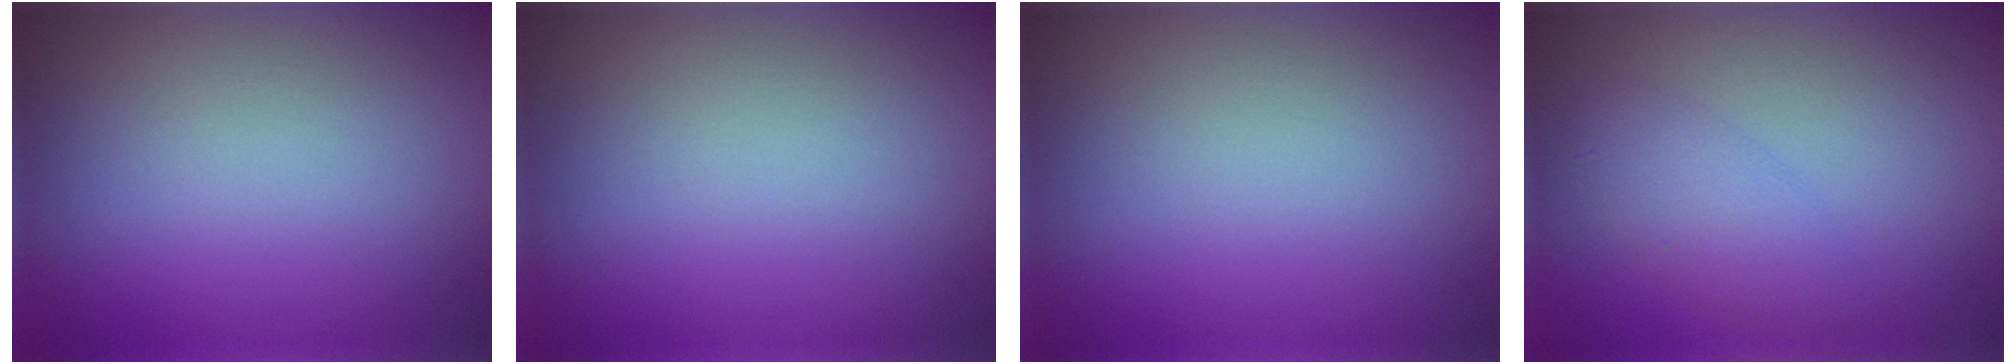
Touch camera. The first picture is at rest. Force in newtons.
{"total": 0.0}
{"total": 0.0}
{"total": 2.8, "press": 2.8, "slide": 0.1}